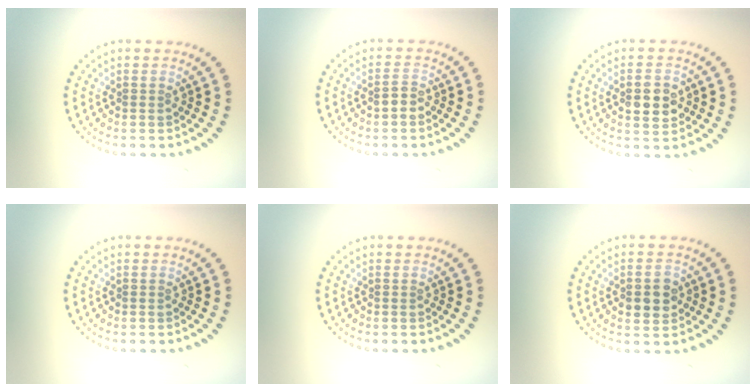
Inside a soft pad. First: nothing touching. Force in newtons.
{"total": 1.2, "press": 1.2, "slide": 0.4}
{"total": 3.0, "press": 3.0, "slide": 0.1}
{"total": 0.0}
{"total": 0.0}
{"total": 3.2, "press": 3.2, "slide": 0.2}